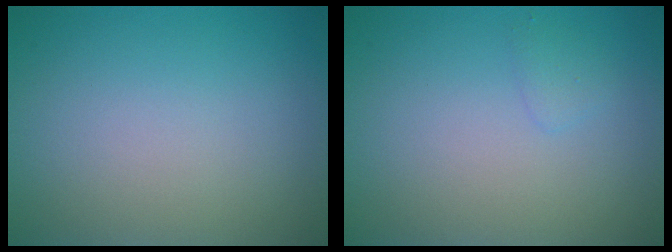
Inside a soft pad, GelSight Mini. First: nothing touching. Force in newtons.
{"total": 0.8, "press": 0.8, "slide": 0.1}